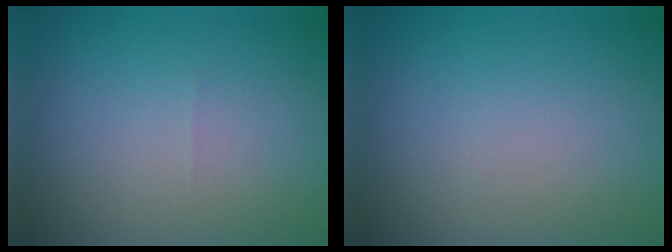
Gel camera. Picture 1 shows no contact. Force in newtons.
{"total": 0.0}